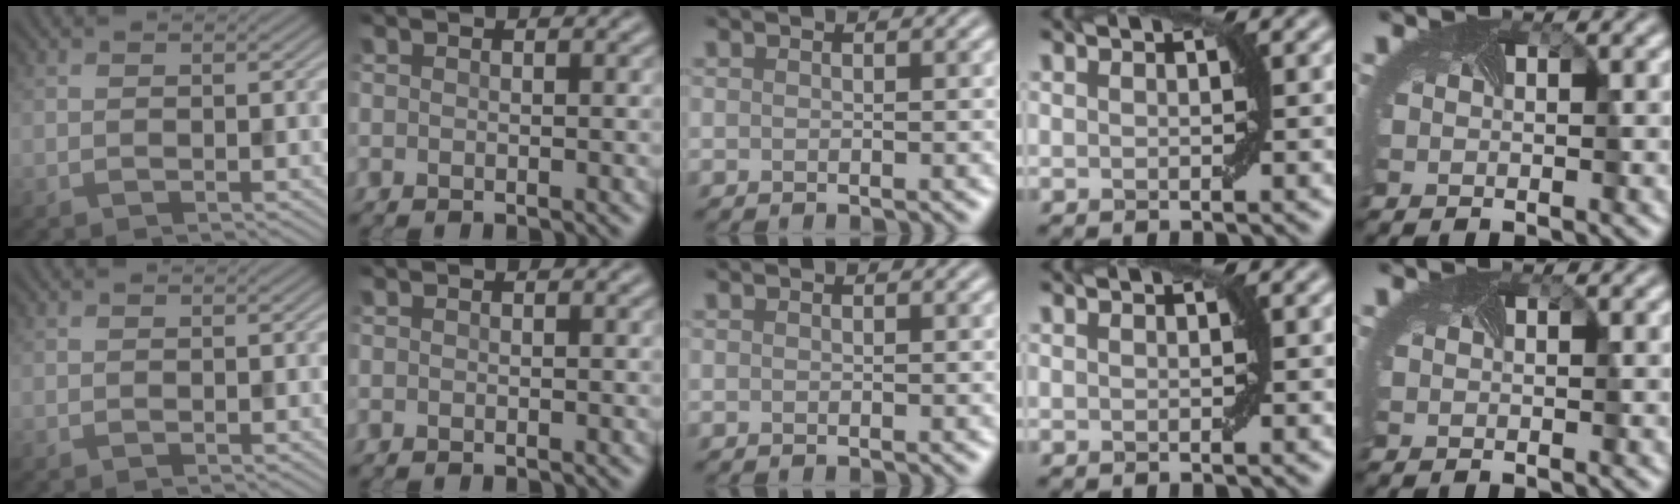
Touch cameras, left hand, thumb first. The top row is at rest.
{}